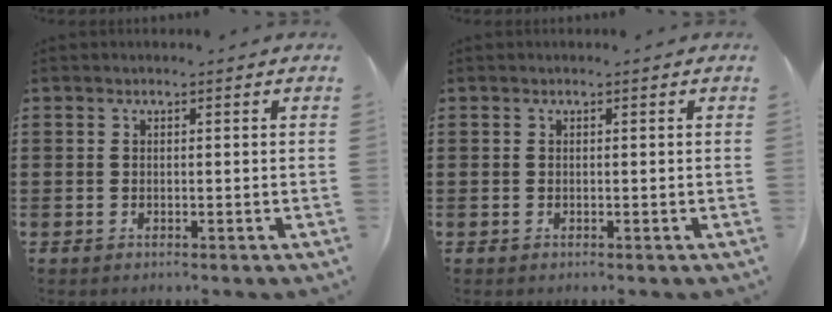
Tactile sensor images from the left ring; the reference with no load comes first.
{"total": 0.0}